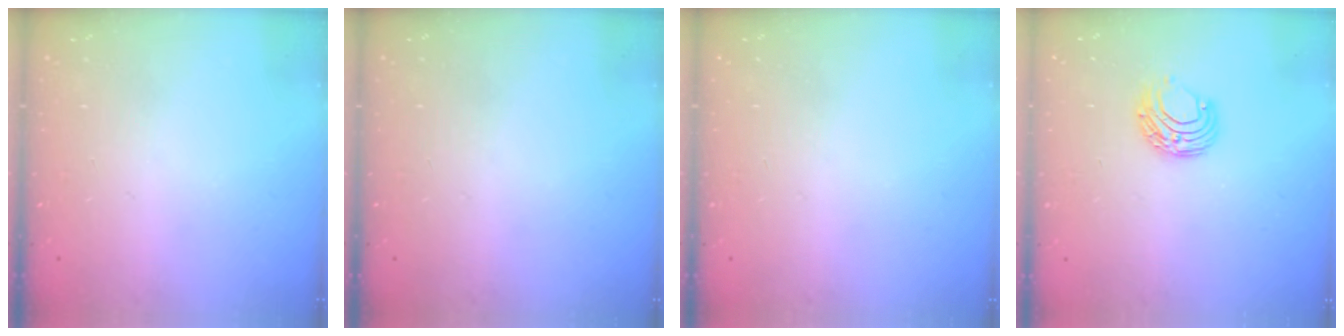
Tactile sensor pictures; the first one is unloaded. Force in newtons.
{"total": 0.0}
{"total": 0.0}
{"total": 6.8, "press": 6.7, "slide": 0.6}